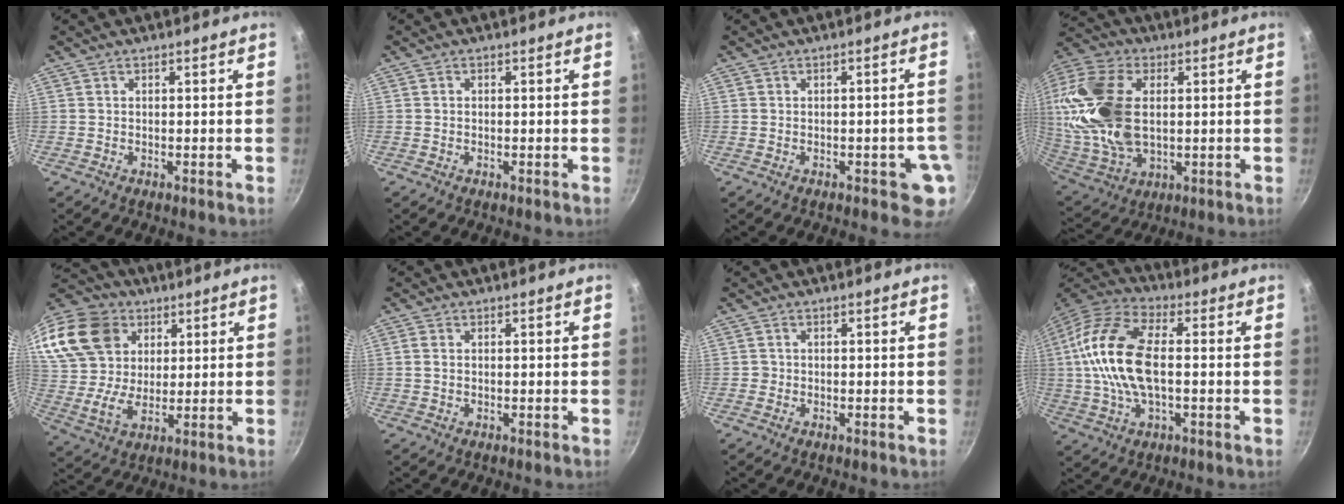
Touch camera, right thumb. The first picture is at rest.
{"total": 0.0}
{"total": 4.0, "force": [-1.2, 2.3, 3.1], "torque": [-0.016, 0.007, -0.015]}
{"total": 23.5, "force": [3.1, 14.7, 18.1], "torque": [-0.375, -0.003, 0.061]}
{"total": 22.1, "force": [10.9, 16.1, 10.5], "torque": [-0.224, -0.004, 0.208]}
{"total": 1.2, "force": [0.1, 0.9, 0.8], "torque": [-0.016, 0.002, 0.000]}
{"total": 0.8, "force": [-0.2, 0.7, 0.1], "torque": [0.001, 0.001, -0.006]}
{"total": 17.6, "force": [0.5, 9.0, 15.1], "torque": [-0.298, 0.028, -0.006]}